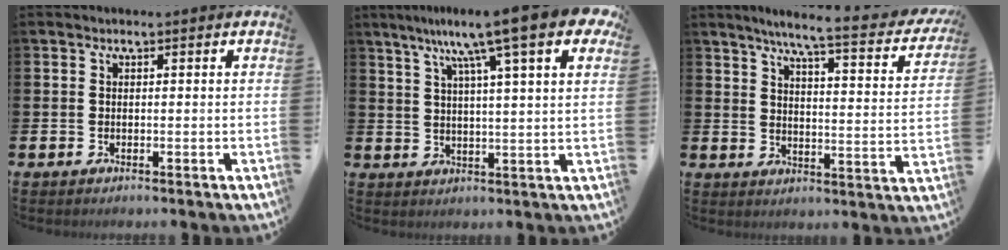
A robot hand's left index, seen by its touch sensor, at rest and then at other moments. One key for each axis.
{"total": 11.7, "fx": 8.5, "fy": 1.3, "fz": 8.0, "tx": -0.153, "ty": -0.030, "tz": 0.135}
{"total": 6.6, "fx": 5.5, "fy": 0.2, "fz": 3.6, "tx": -0.069, "ty": -0.048, "tz": 0.082}